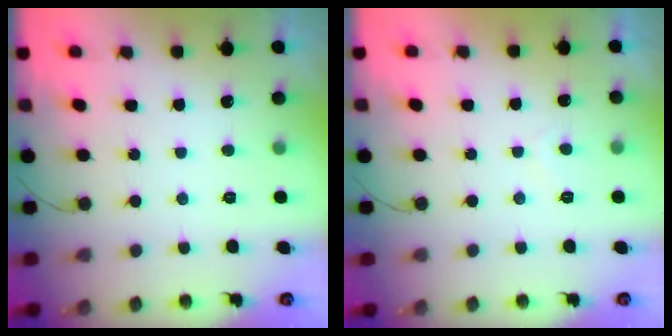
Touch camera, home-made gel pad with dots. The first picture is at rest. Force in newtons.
{"total": 1.7, "press": 1.6, "slide": 0.5}